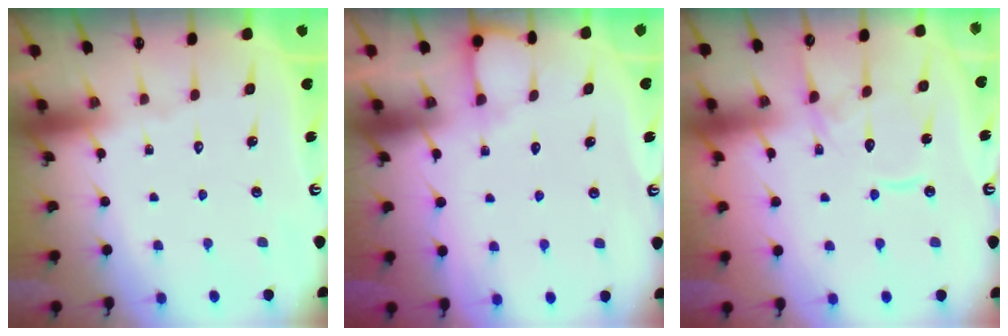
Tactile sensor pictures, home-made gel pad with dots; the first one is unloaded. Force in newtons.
{"total": 3.8, "press": 3.8, "slide": 0.3}
{"total": 12.9, "press": 12.8, "slide": 1.3}